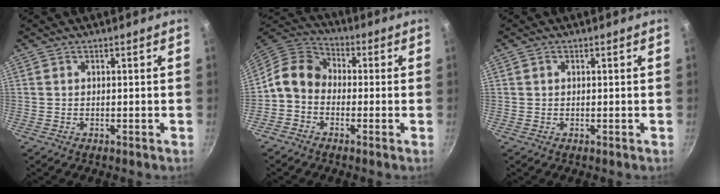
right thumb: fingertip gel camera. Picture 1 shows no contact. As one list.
[{"total": 9.2, "force": [-1.4, 7.4, 5.3], "torque": [-0.081, 0.040, -0.053]}, {"total": 0.8, "force": [0.3, 0.6, 0.4], "torque": [-0.005, 0.004, 0.004]}]